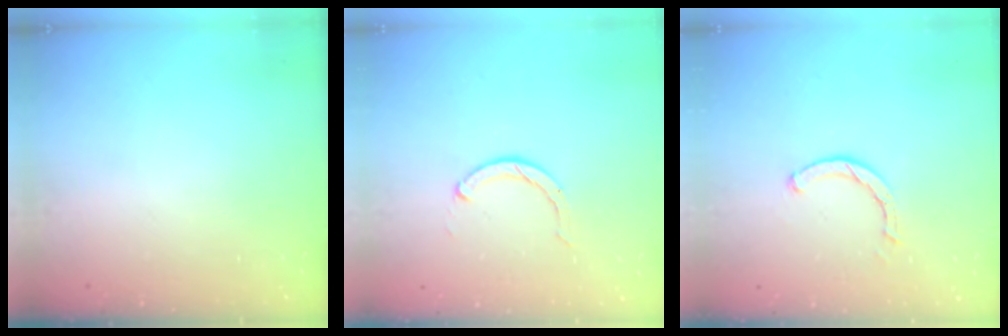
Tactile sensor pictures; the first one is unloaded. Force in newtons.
{"total": 2.3, "press": 2.3, "slide": 0.4}
{"total": 1.6, "press": 1.6, "slide": 0.2}